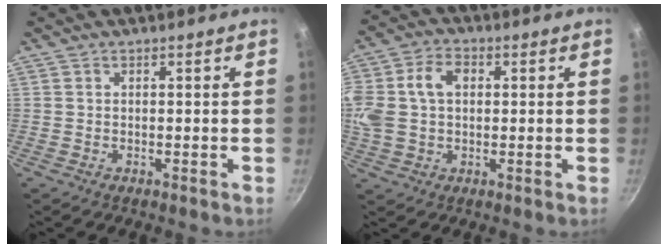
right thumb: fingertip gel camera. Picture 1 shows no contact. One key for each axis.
{"total": 14.7, "fx": 2.3, "fy": 10.9, "fz": 9.7, "tx": -0.212, "ty": 0.032, "tz": 0.038}